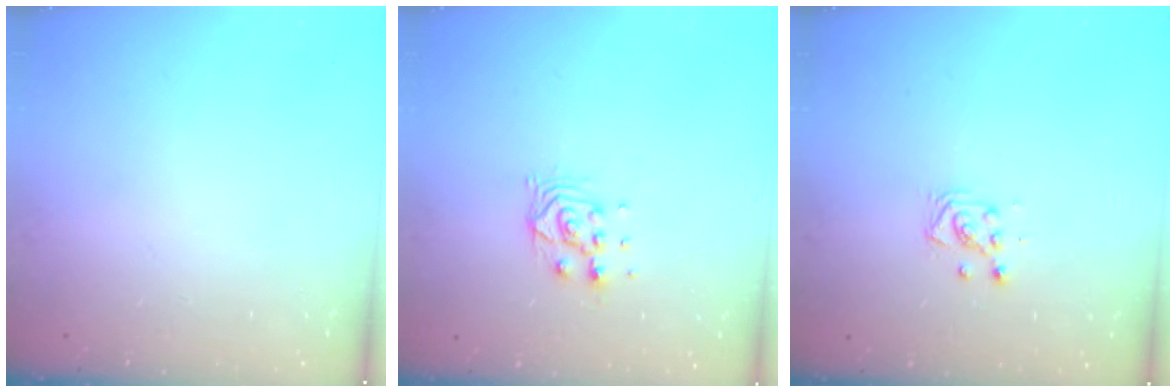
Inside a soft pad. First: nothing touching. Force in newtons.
{"total": 6.8, "press": 6.8, "slide": 0.5}
{"total": 3.6, "press": 3.6, "slide": 0.2}